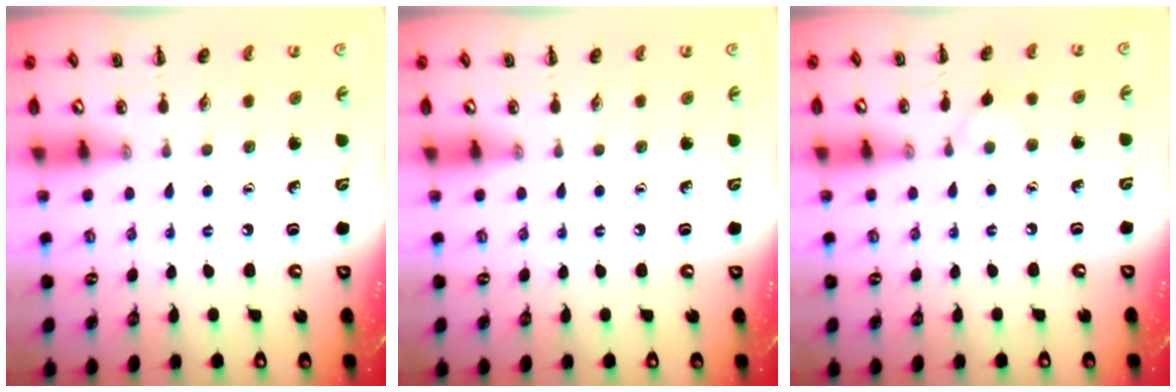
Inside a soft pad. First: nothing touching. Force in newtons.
{"total": 0.0}
{"total": 3.0, "press": 2.8, "slide": 1.2}